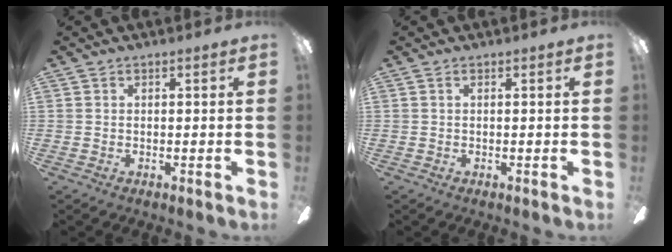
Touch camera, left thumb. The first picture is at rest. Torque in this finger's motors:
{"motor_torque": [0.00, 0.00, 0.01, -0.01, 0.00]}